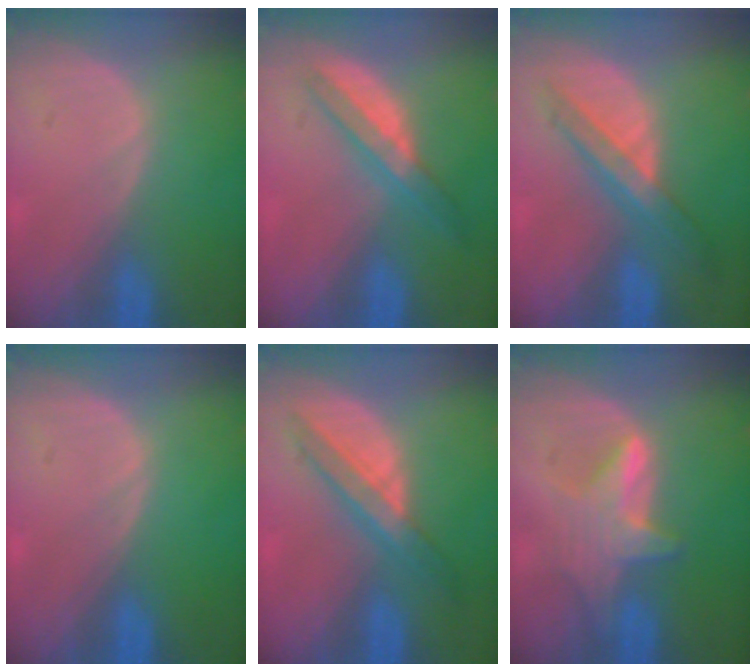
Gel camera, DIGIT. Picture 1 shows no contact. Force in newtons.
{"total": 5.1, "press": 5.0, "slide": 1.1}
{"total": 7.2, "press": 6.1, "slide": 3.8}
{"total": 0.0}
{"total": 5.9, "press": 5.8, "slide": 0.5}
{"total": 6.2, "press": 6.0, "slide": 1.3}